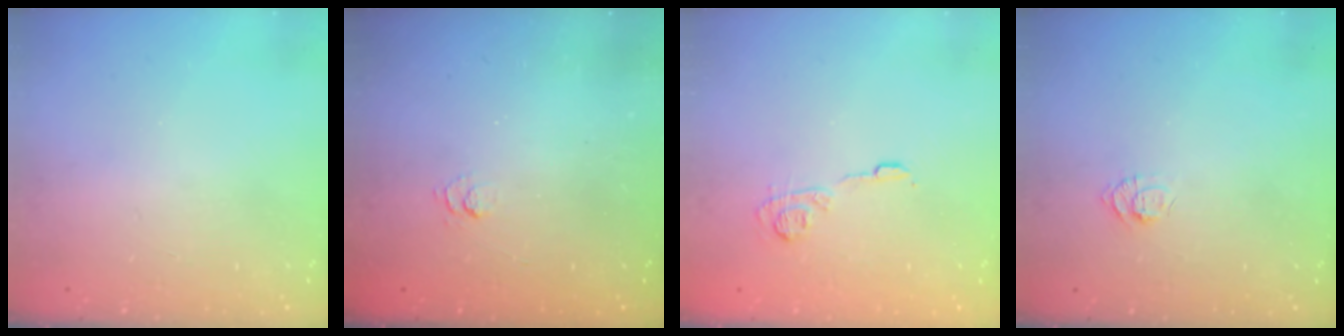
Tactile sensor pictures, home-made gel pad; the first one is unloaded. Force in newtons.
{"total": 2.7, "press": 2.2, "slide": 1.5}
{"total": 7.8, "press": 7.8, "slide": 0.6}
{"total": 4.7, "press": 4.7, "slide": 0.5}